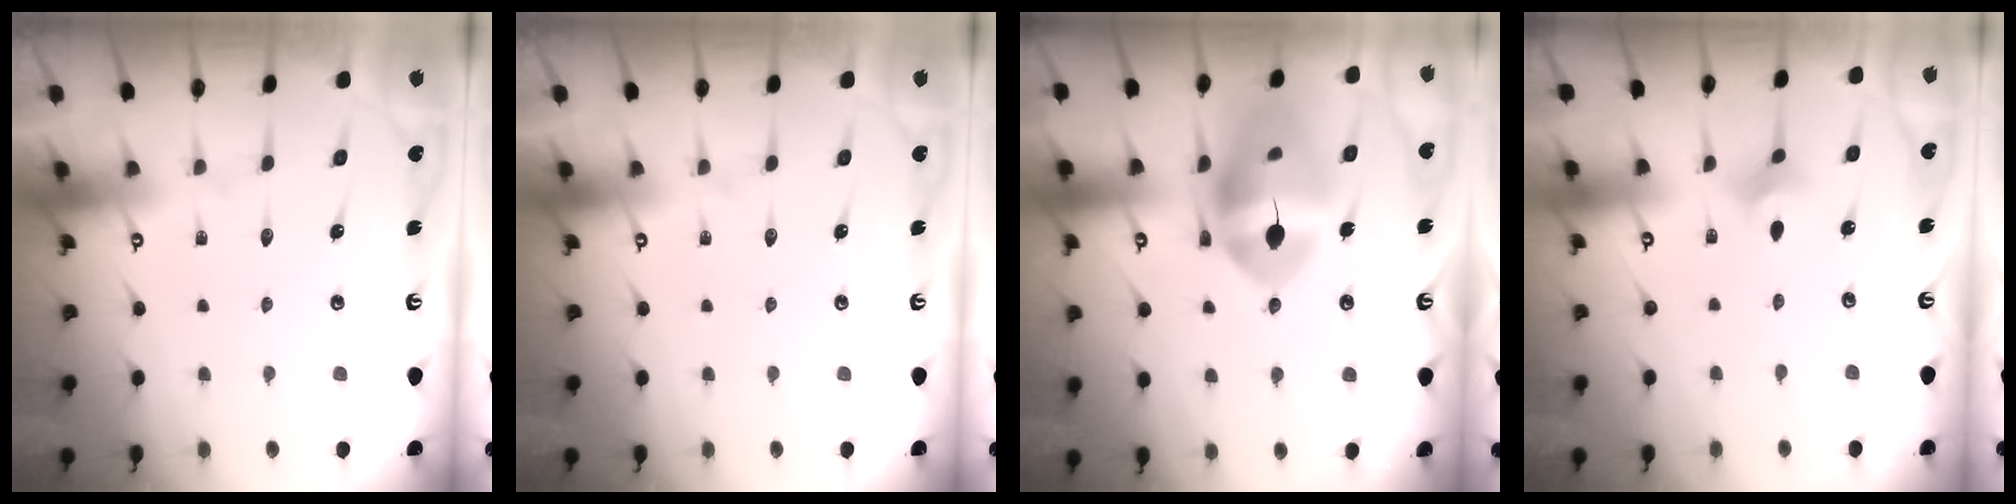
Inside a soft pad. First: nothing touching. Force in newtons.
{"total": 0.0}
{"total": 17.7, "press": 17.6, "slide": 2.2}
{"total": 2.4, "press": 2.3, "slide": 0.4}